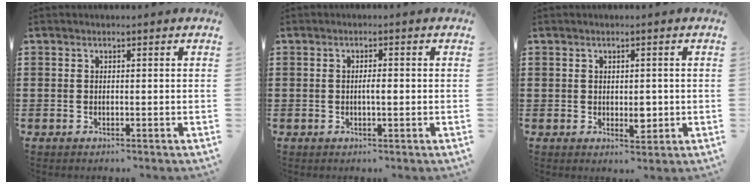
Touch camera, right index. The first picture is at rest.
{"total": 2.5, "force": [-0.1, 0.6, 2.4], "torque": [-0.045, 0.000, -0.003]}
{"total": 3.0, "force": [-0.1, 1.6, 2.4], "torque": [-0.038, -0.001, -0.003]}